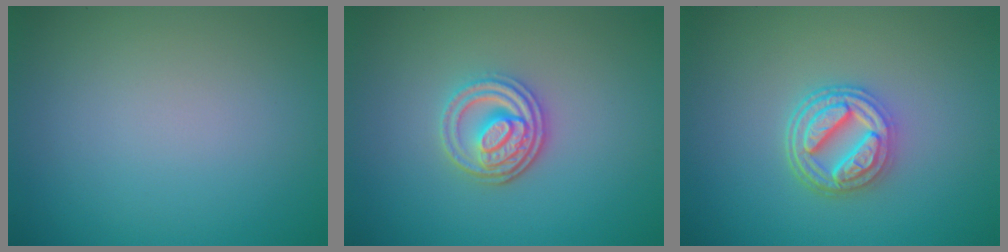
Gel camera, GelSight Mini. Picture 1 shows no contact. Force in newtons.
{"total": 3.6, "press": 3.1, "slide": 1.9}
{"total": 4.6, "press": 3.7, "slide": 2.7}